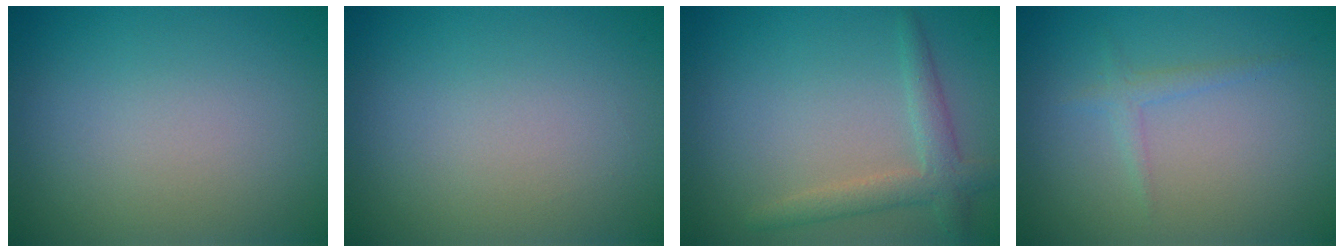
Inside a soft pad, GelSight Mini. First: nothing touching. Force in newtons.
{"total": 0.0}
{"total": 2.7, "press": 2.7, "slide": 0.1}
{"total": 1.2, "press": 1.2, "slide": 0.1}